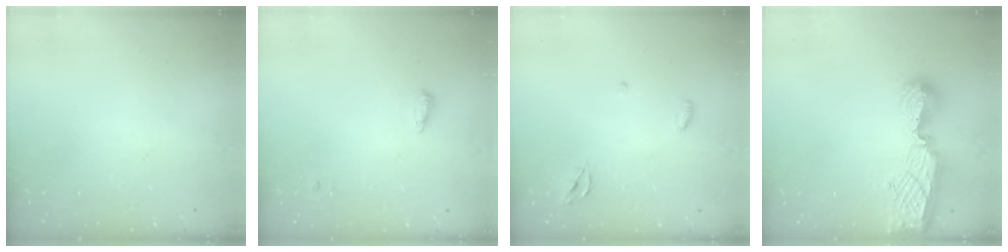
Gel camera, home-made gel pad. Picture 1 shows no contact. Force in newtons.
{"total": 4.2, "press": 4.1, "slide": 0.8}
{"total": 3.9, "press": 3.9, "slide": 0.2}
{"total": 10.7, "press": 10.7, "slide": 1.0}